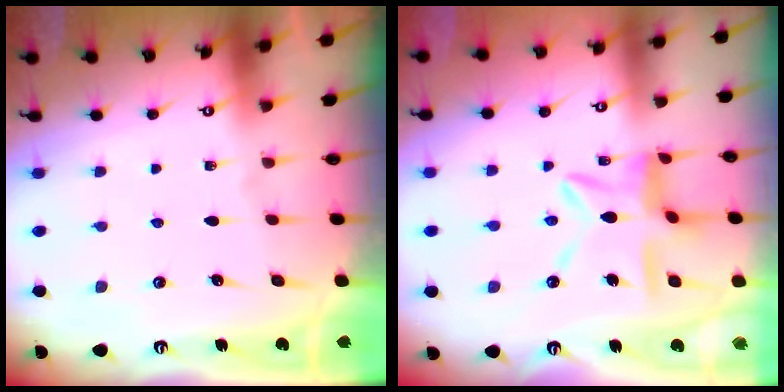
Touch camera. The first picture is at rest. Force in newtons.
{"total": 12.1, "press": 12.1, "slide": 1.2}